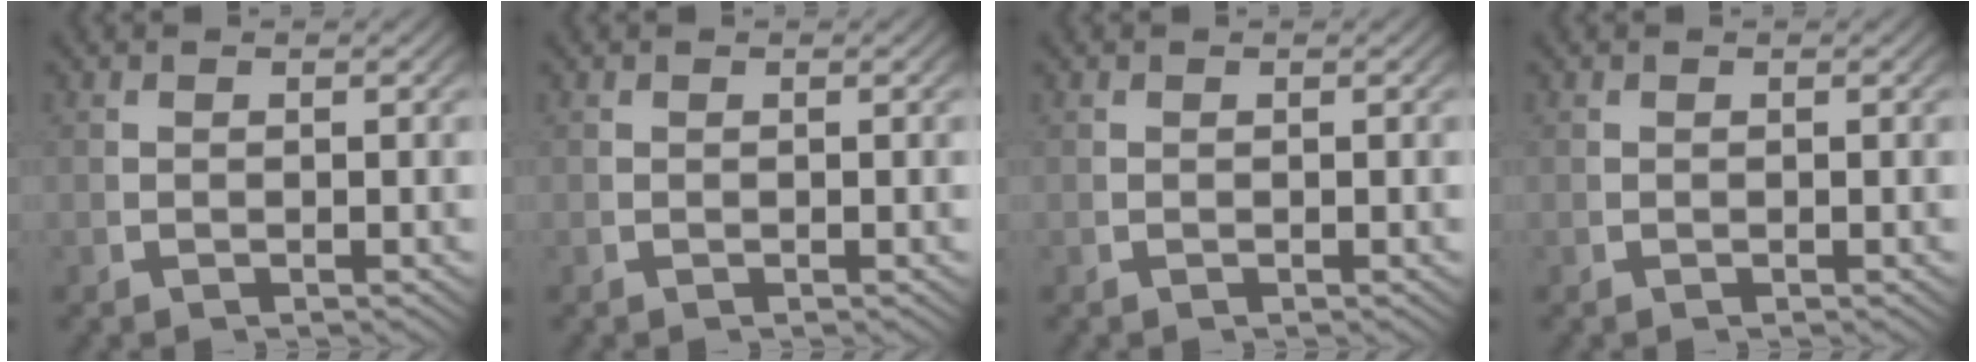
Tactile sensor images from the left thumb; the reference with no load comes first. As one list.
[{"total": 0.0}, {"total": 0.0}, {"total": 0.0}]